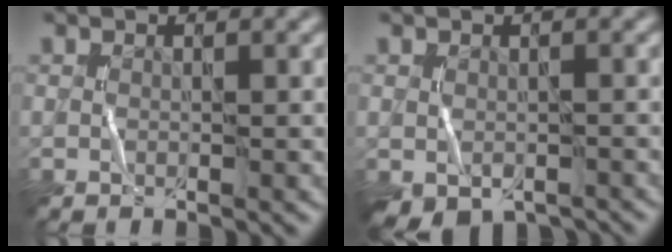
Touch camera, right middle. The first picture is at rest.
{"total": 3.1, "force": [-1.7, 1.8, 1.8], "torque": [-0.031, -0.017, -0.021]}